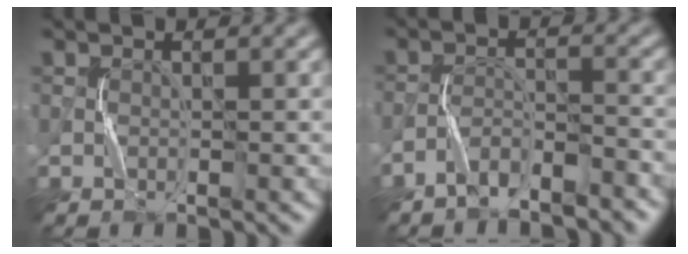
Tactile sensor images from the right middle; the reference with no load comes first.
{"total": 3.5, "force": [-3.2, 0.6, 1.3], "torque": [-0.025, 0.007, -0.062]}